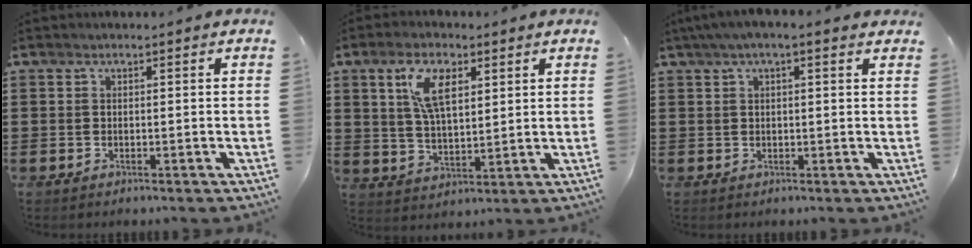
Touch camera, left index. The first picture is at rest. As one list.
[{"total": 8.2, "force": [3.9, 3.4, 6.3], "torque": [-0.128, 0.008, 0.067]}, {"total": 2.4, "force": [1.3, 0.4, 2.0], "torque": [-0.041, 0.006, 0.021]}]